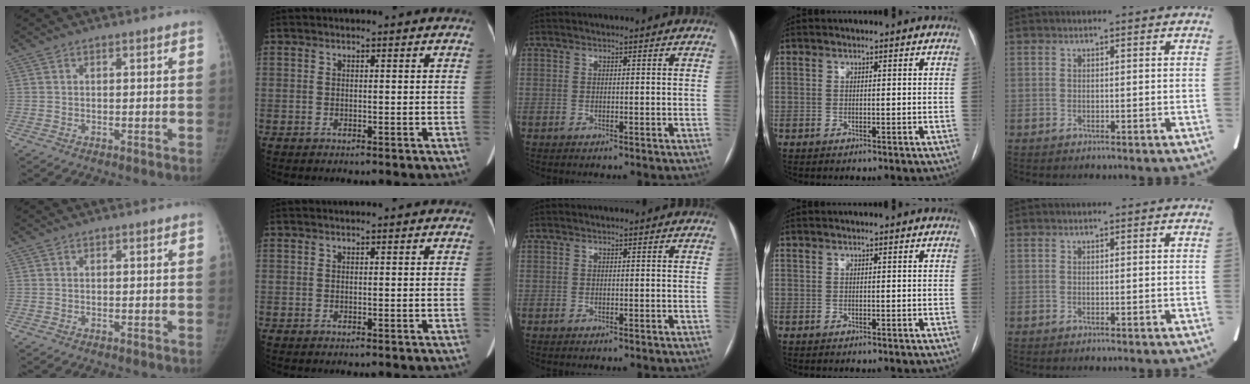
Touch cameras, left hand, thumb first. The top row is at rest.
{}